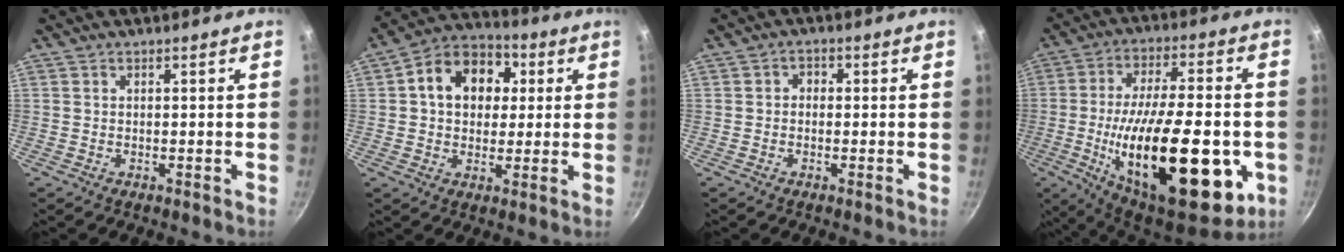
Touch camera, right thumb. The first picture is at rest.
{"total": 13.6, "force": [2.8, 10.5, 8.2], "torque": [-0.097, 0.019, 0.028]}
{"total": 1.8, "force": [-0.3, 1.5, 0.9], "torque": [-0.012, 0.008, -0.008]}
{"total": 31.3, "force": [-7.1, 12.6, 27.8], "torque": [-0.422, 0.008, -0.100]}